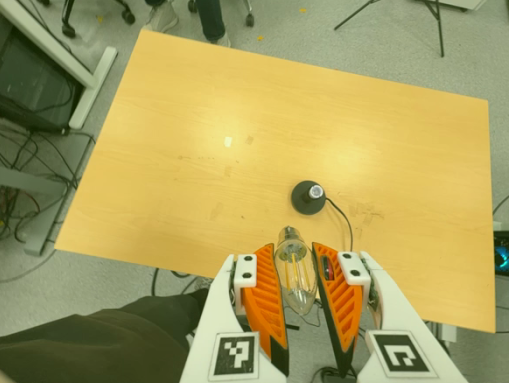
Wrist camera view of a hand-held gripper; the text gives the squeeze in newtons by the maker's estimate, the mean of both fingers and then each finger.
{"total": 15.5, "left": 17.2, "right": 13.8}